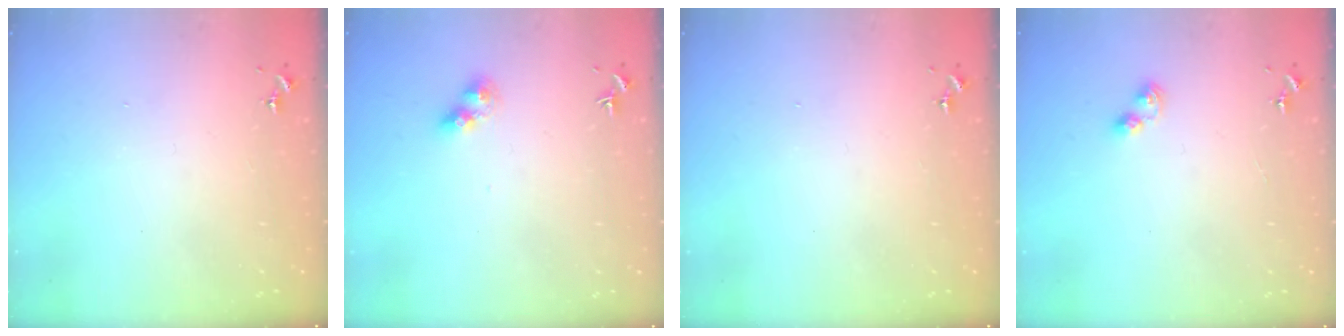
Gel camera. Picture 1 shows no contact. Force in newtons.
{"total": 7.4, "press": 7.3, "slide": 0.6}
{"total": 0.0}
{"total": 4.8, "press": 4.7, "slide": 0.5}